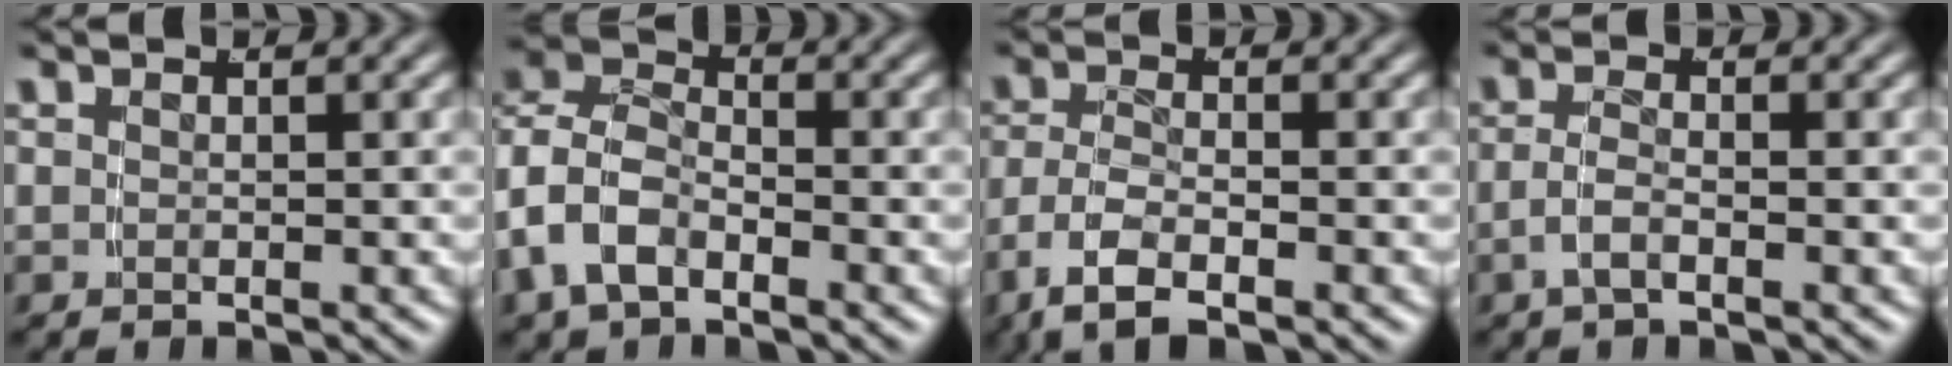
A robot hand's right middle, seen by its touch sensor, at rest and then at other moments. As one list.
[{"total": 8.6, "force": [-1.2, 7.5, 4.0], "torque": [-0.121, -0.022, -0.026]}, {"total": 4.9, "force": [-2.2, 2.6, 3.5], "torque": [-0.082, -0.019, -0.027]}, {"total": 2.1, "force": [-1.2, 0.5, 1.7], "torque": [-0.037, -0.007, -0.020]}]